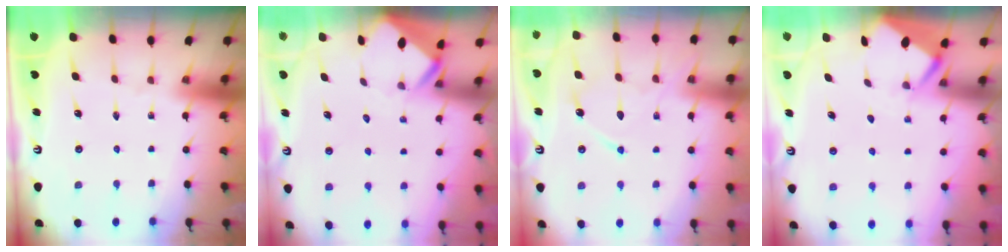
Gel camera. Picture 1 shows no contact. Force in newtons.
{"total": 3.0, "press": 3.0, "slide": 0.2}
{"total": 11.4, "press": 11.3, "slide": 1.3}
{"total": 2.8, "press": 2.7, "slide": 0.3}